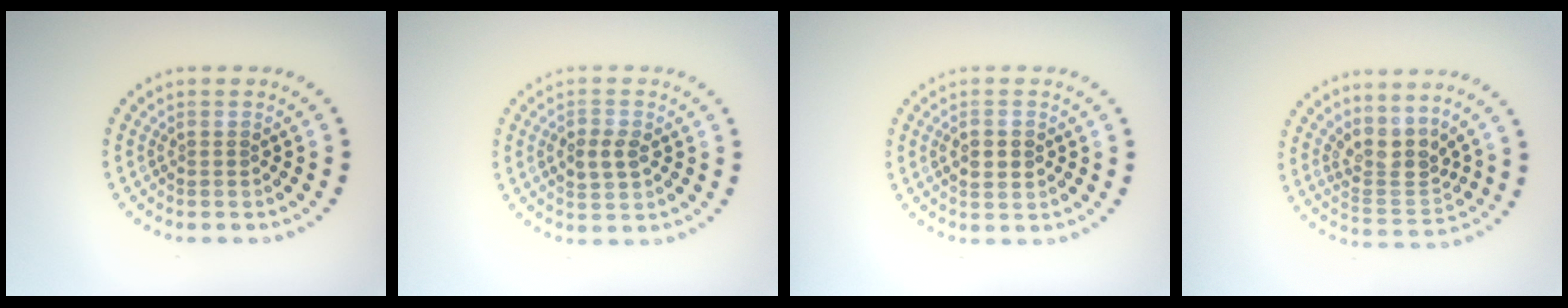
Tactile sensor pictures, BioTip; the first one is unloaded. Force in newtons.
{"total": 2.5, "press": 2.5, "slide": 0.1}
{"total": 2.9, "press": 2.9, "slide": 0.2}
{"total": 3.2, "press": 2.4, "slide": 2.1}